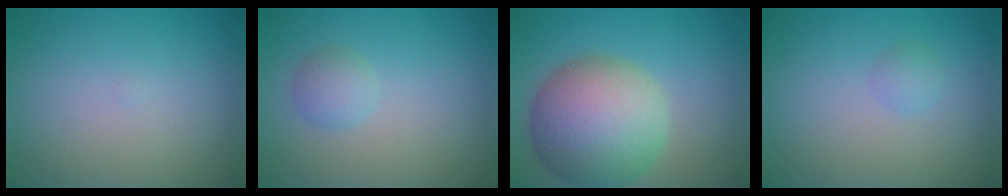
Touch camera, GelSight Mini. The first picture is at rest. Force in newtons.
{"total": 1.7, "press": 1.7, "slide": 0.1}
{"total": 10.4, "press": 10.4, "slide": 0.5}
{"total": 1.0, "press": 1.0, "slide": 0.1}